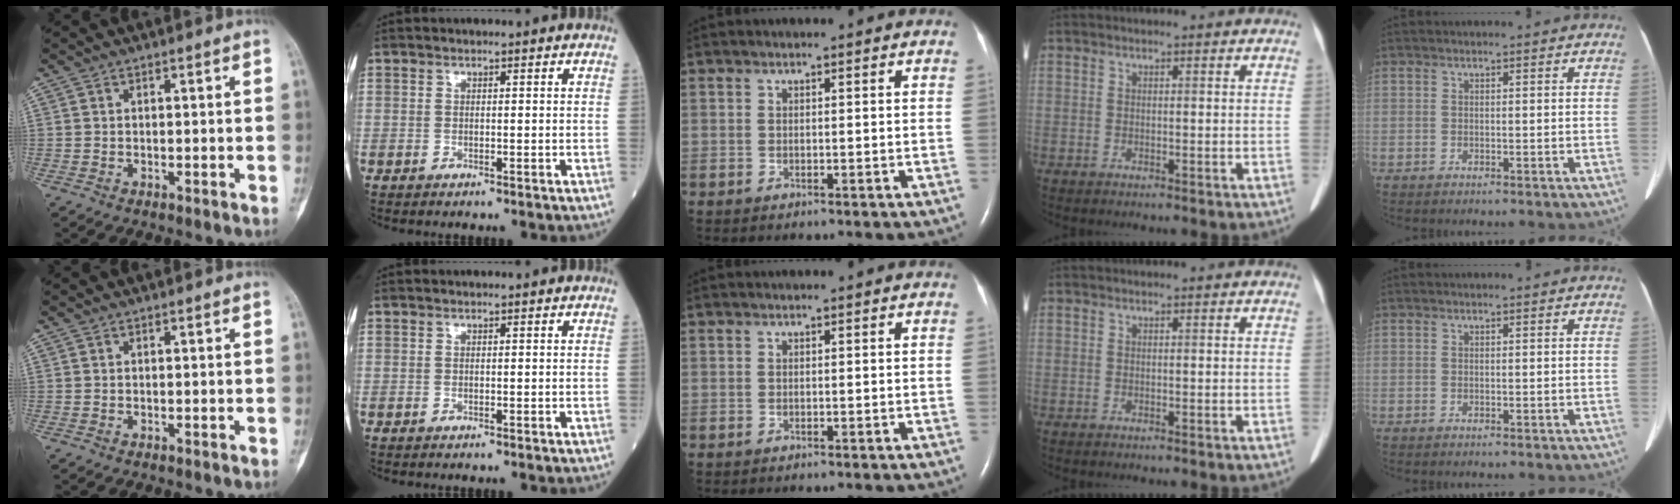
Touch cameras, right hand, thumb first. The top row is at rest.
{}